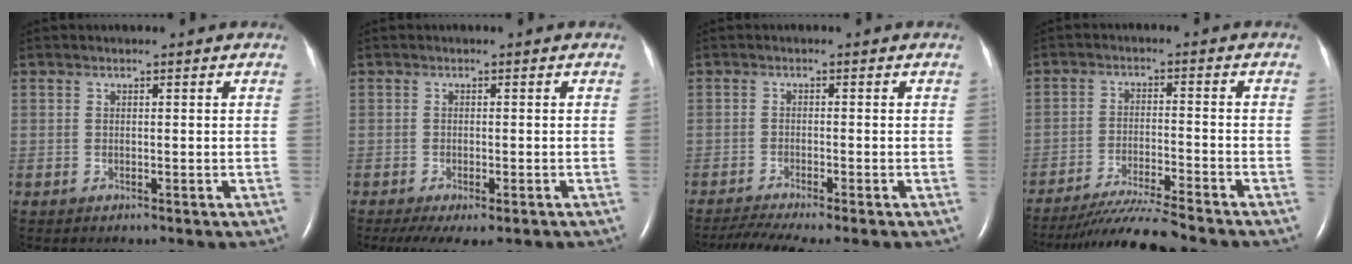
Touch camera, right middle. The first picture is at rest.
{"total": 7.6, "force": [-5.4, 1.9, 4.9], "torque": [-0.063, -0.019, -0.078]}
{"total": 6.6, "force": [-5.5, -0.5, 3.7], "torque": [-0.057, -0.013, -0.090]}
{"total": 9.6, "force": [-8.7, -1.3, 3.8], "torque": [-0.063, -0.026, -0.154]}